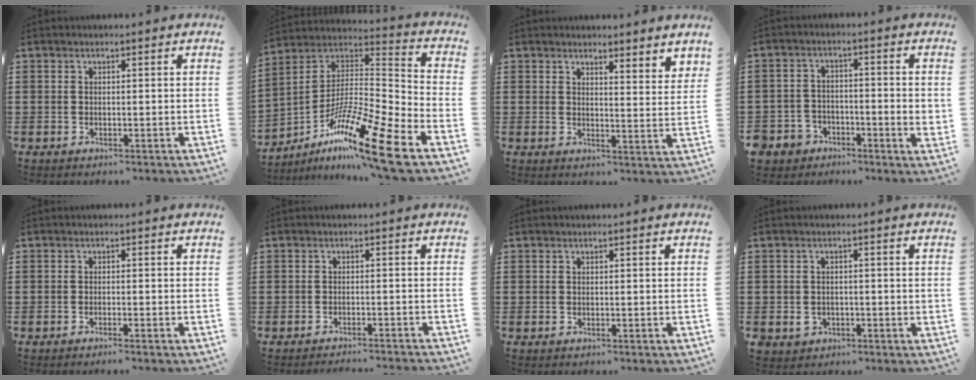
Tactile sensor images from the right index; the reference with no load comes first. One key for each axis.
{"total": 16.7, "fx": -11.8, "fy": 0.5, "fz": 11.8, "tx": -0.207, "ty": 0.027, "tz": -0.214}
{"total": 2.8, "fx": 2.8, "fy": 0.2, "fz": 0.2, "tx": -0.013, "ty": -0.007, "tz": 0.053}
{"total": 3.9, "fx": -2.8, "fy": 2.2, "fz": 1.7, "tx": -0.049, "ty": 0.002, "tz": -0.059}
{"total": 0.9, "fx": -0.8, "fy": -0.1, "fz": 0.5, "tx": -0.009, "ty": -0.001, "tz": -0.015}
{"total": 1.7, "fx": -1.6, "fy": -0.3, "fz": 0.0, "tx": -0.002, "ty": 0.002, "tz": -0.035}
{"total": 0.0}
{"total": 1.8, "fx": -0.6, "fy": 1.6, "fz": 0.5, "tx": -0.014, "ty": 0.003, "tz": -0.014}